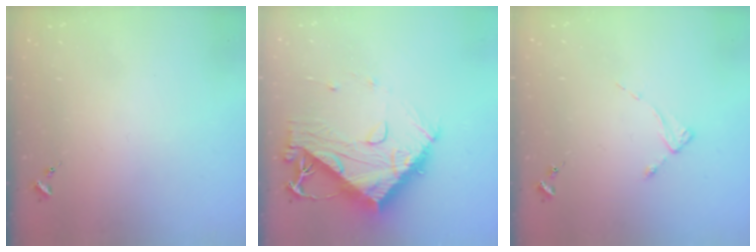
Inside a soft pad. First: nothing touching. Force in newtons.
{"total": 14.2, "press": 14.1, "slide": 1.2}
{"total": 2.1, "press": 2.0, "slide": 0.4}